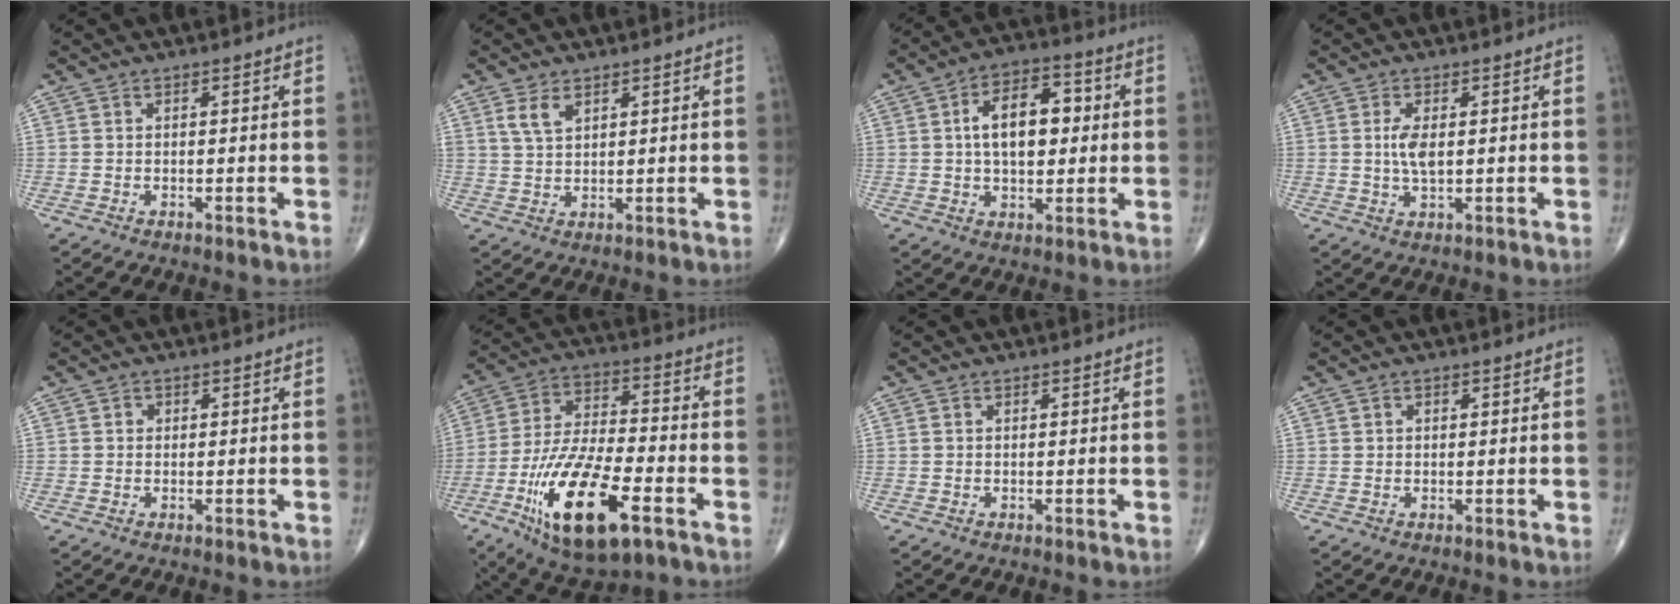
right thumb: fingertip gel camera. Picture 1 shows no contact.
{"total": 4.0, "force": [2.1, 2.2, 2.5], "torque": [-0.045, -0.006, 0.047]}
{"total": 12.0, "force": [1.5, 6.9, 9.7], "torque": [-0.132, 0.017, 0.019]}
{"total": 4.1, "force": [0.4, 1.8, 3.7], "torque": [-0.074, -0.005, 0.010]}
{"total": 1.1, "force": [0.1, 1.1, 0.3], "torque": [0.002, 0.003, 0.000]}
{"total": 20.8, "force": [-8.8, 7.8, 17.1], "torque": [-0.327, 0.022, -0.148]}
{"total": 0.0}
{"total": 0.9, "force": [0.2, 0.8, 0.4], "torque": [-0.001, 0.001, 0.002]}